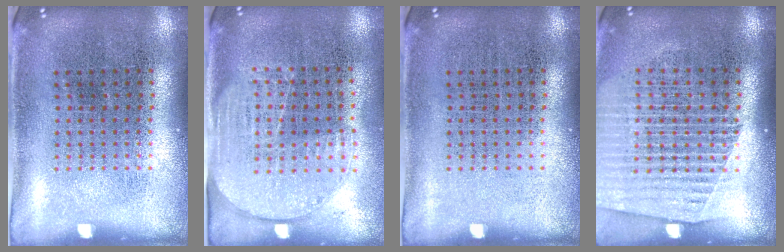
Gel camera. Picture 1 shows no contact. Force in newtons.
{"total": 1.6, "press": 1.4, "slide": 0.8}
{"total": 0.0}
{"total": 1.6, "press": 1.5, "slide": 0.5}